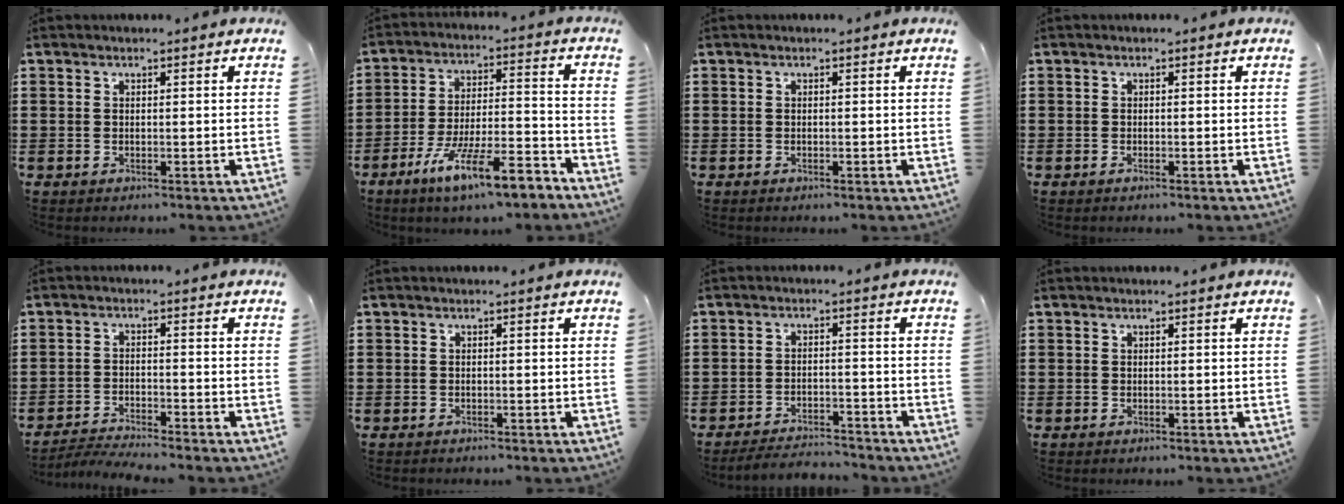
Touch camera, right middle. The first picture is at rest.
{"total": 11.1, "force": [-8.1, 1.5, 7.5], "torque": [-0.142, 0.010, -0.155]}
{"total": 0.0}
{"total": 0.0}
{"total": 3.3, "force": [-3.2, -0.1, 0.6], "torque": [-0.019, -0.003, -0.071]}
{"total": 0.6, "force": [-0.4, 0.4, -0.1], "torque": [0.003, 0.004, -0.011]}
{"total": 3.5, "force": [-3.4, 0.2, 0.3], "torque": [-0.008, 0.003, -0.073]}
{"total": 0.0}